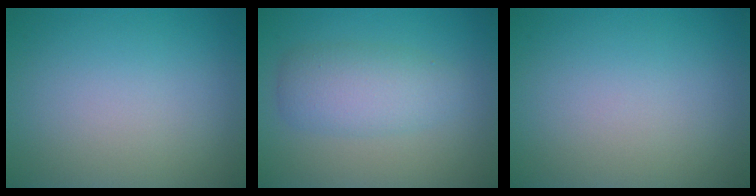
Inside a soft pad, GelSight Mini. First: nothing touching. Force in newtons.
{"total": 3.9, "press": 3.9, "slide": 0.0}
{"total": 0.0}